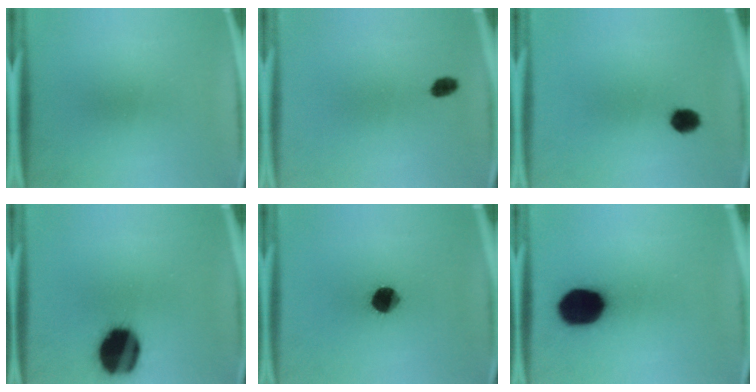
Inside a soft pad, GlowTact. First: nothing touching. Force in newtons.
{"total": 2.1}
{"total": 3.8}
{"total": 19.8}
{"total": 8.5}
{"total": 17.6}